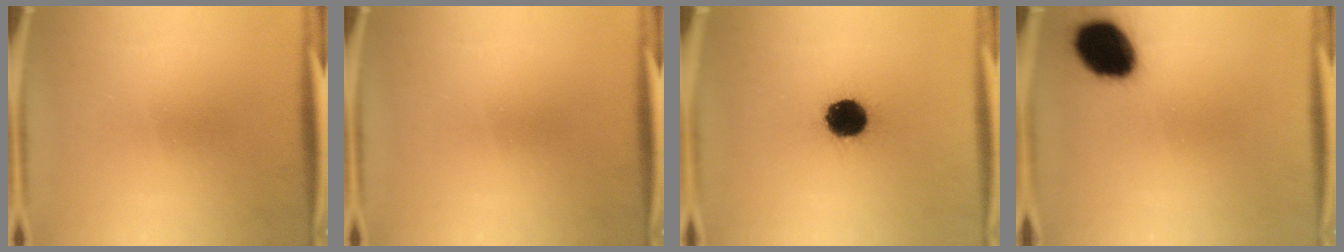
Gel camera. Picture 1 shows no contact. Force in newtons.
{"total": 0.0}
{"total": 13.5}
{"total": 16.0}